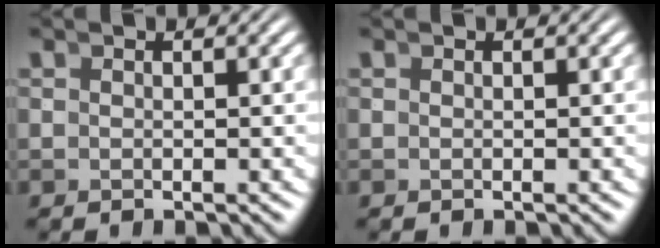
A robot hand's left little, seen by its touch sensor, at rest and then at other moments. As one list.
[{"total": 0.0}]